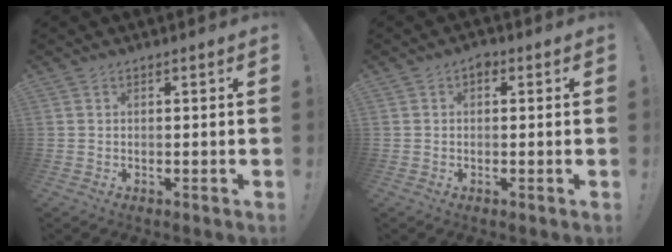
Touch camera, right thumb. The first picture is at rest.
{"total": 1.9, "force": [0.1, 1.4, 1.3], "torque": [-0.010, 0.001, -0.002]}